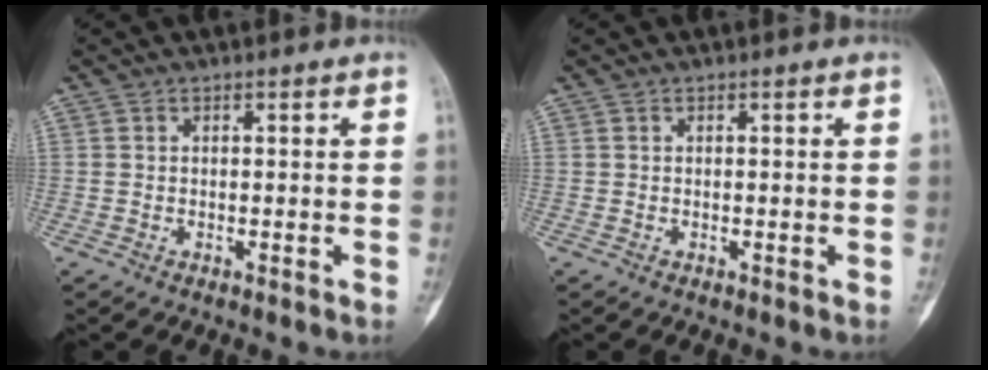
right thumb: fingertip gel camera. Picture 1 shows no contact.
{"total": 0.0}